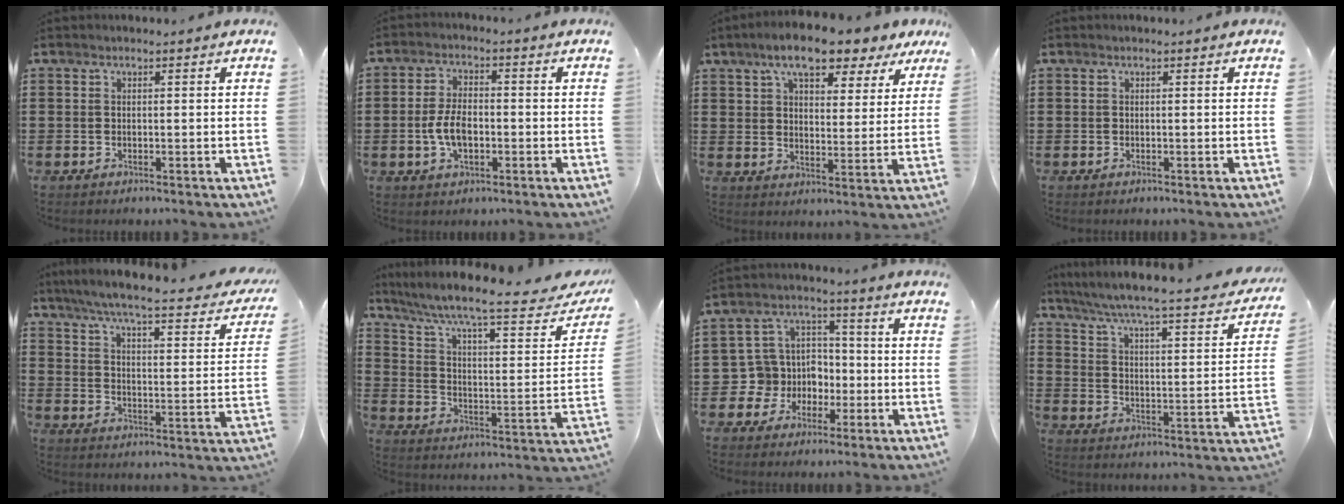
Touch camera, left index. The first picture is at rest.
{"total": 5.6, "force": [-1.0, 2.8, 4.7], "torque": [-0.104, 0.000, -0.023]}
{"total": 8.4, "force": [6.6, 2.1, 4.8], "torque": [-0.101, -0.013, 0.114]}
{"total": 0.0}
{"total": 5.6, "force": [4.7, -0.3, 3.0], "torque": [-0.082, -0.041, 0.073]}
{"total": 9.5, "force": [6.9, 1.2, 6.4], "torque": [-0.132, -0.043, 0.105]}
{"total": 7.5, "force": [-1.2, 7.3, 1.5], "torque": [-0.080, -0.003, -0.023]}
{"total": 4.3, "force": [3.6, -0.5, 2.4], "torque": [-0.067, -0.043, 0.047]}